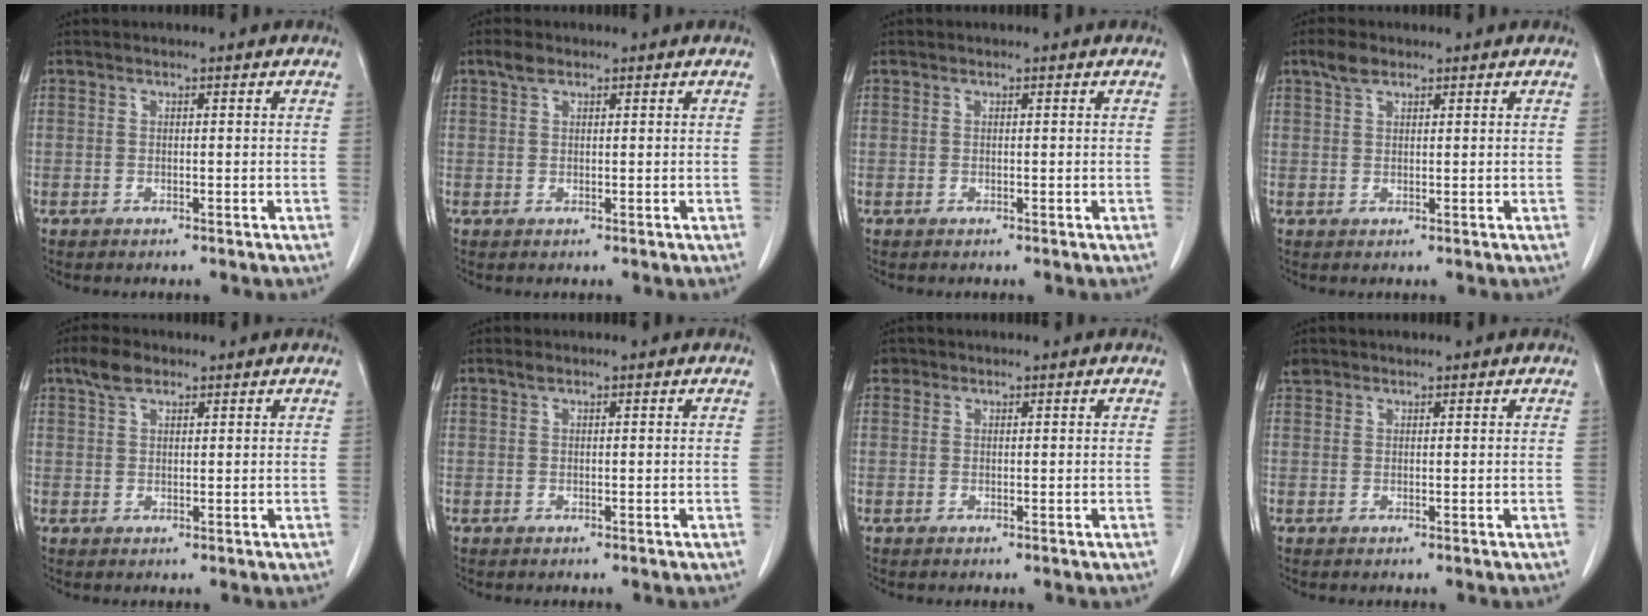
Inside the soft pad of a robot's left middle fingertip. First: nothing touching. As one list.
[{"total": 1.7, "force": [1.2, 0.8, 0.9], "torque": [-0.024, 0.010, 0.023]}, {"total": 0.0}, {"total": 2.5, "force": [1.8, 1.1, 1.3], "torque": [-0.031, 0.008, 0.034]}, {"total": 3.4, "force": [2.4, 1.5, 1.9], "torque": [-0.044, 0.010, 0.047]}, {"total": 0.7, "force": [0.5, 0.1, 0.4], "torque": [-0.014, 0.004, 0.012]}, {"total": 0.9, "force": [0.6, 0.7, 0.0], "torque": [0.002, 0.006, 0.009]}, {"total": 1.5, "force": [1.2, 0.9, 0.0], "torque": [-0.002, 0.011, 0.021]}]